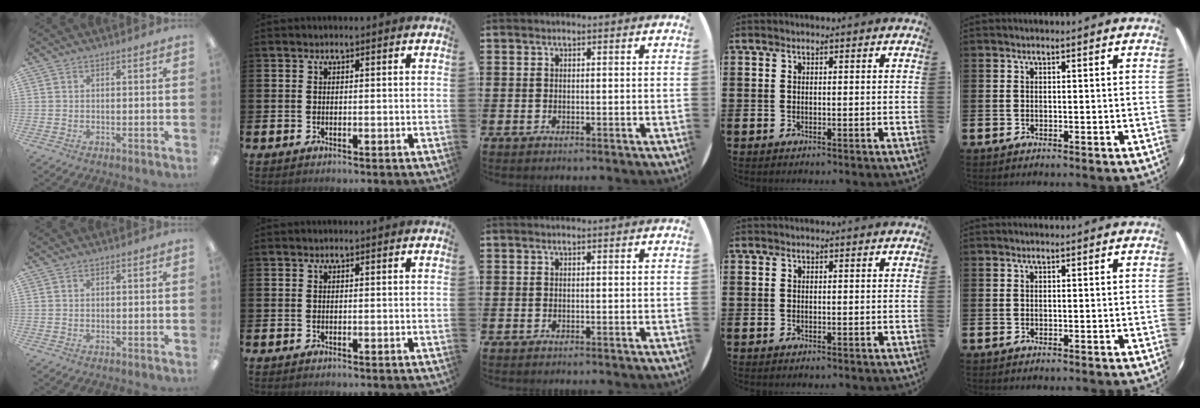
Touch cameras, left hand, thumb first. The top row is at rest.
{}